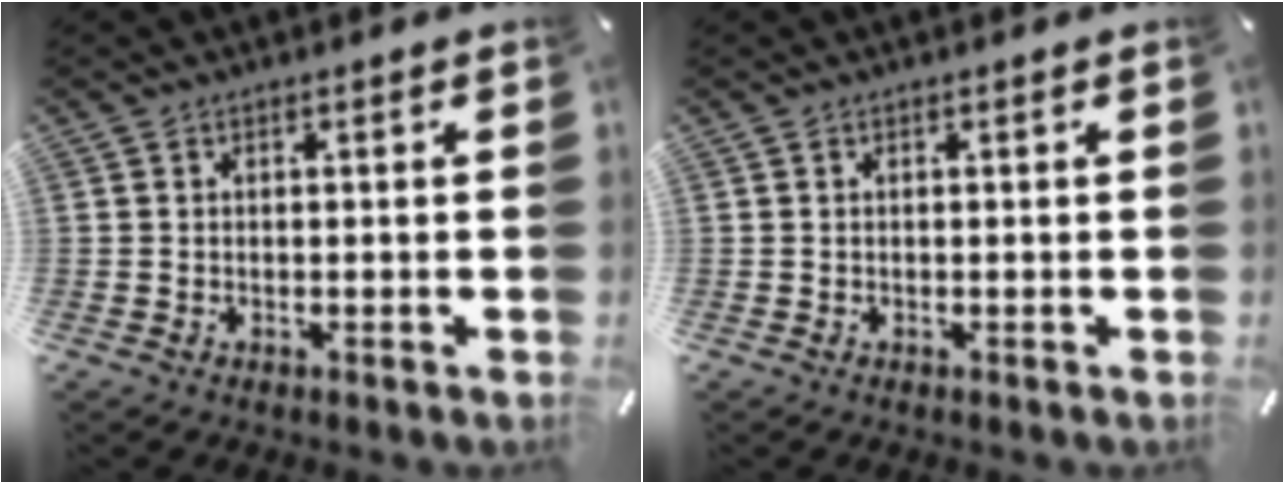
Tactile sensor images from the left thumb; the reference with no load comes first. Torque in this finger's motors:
{"motor_torque": [-0.32, 0.02, -0.13, -0.08, 0.00]}